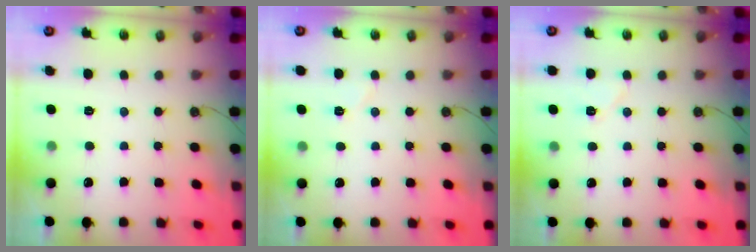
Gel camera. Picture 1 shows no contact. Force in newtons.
{"total": 4.1, "press": 3.7, "slide": 1.6}
{"total": 6.2, "press": 5.9, "slide": 1.8}